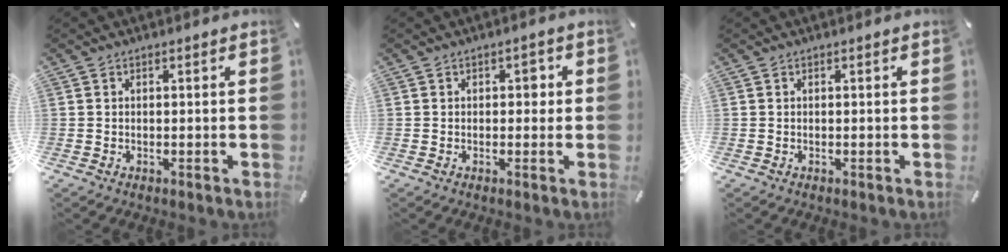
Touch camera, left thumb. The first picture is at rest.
{"total": 2.1, "force": [0.2, 1.5, 1.4], "torque": [-0.006, -0.001, -0.006]}
{"total": 0.0}